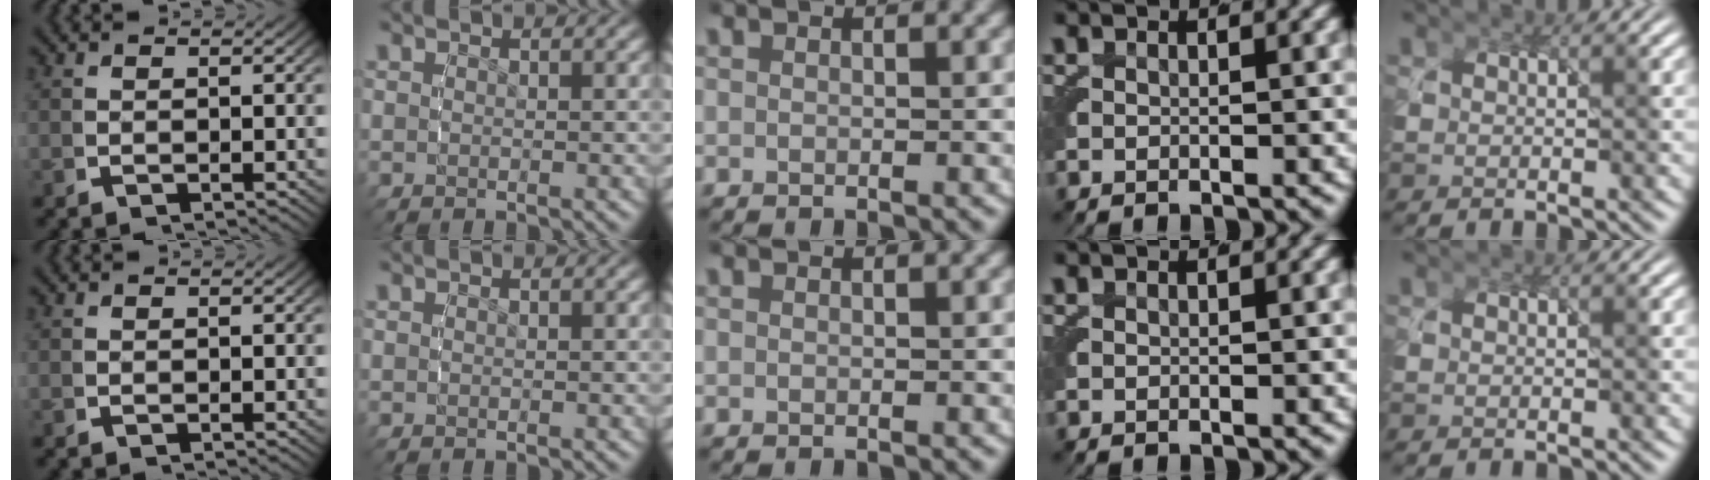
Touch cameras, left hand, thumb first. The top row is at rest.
{}